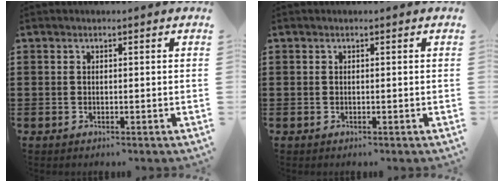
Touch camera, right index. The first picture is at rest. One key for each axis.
{"total": 0.0}